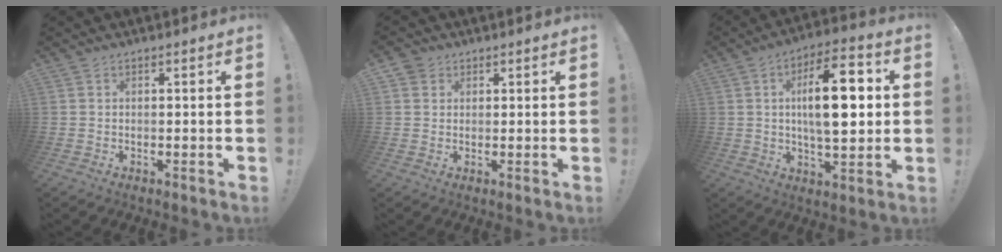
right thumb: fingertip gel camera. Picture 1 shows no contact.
{"total": 2.9, "force": [1.5, 2.4, 0.4], "torque": [0.001, -0.007, 0.027]}
{"total": 17.7, "force": [2.0, 7.6, 15.9], "torque": [-0.252, 0.000, 0.020]}